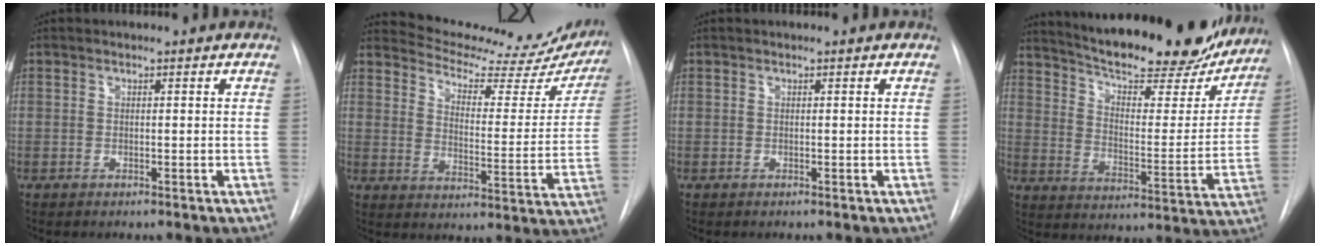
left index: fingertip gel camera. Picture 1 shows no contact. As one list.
[{"total": 22.3, "force": [21.0, 3.9, 6.5], "torque": [-0.084, -0.075, 0.257]}, {"total": 0.0}, {"total": 26.1, "force": [22.7, 6.0, 11.4], "torque": [-0.179, -0.031, 0.304]}]